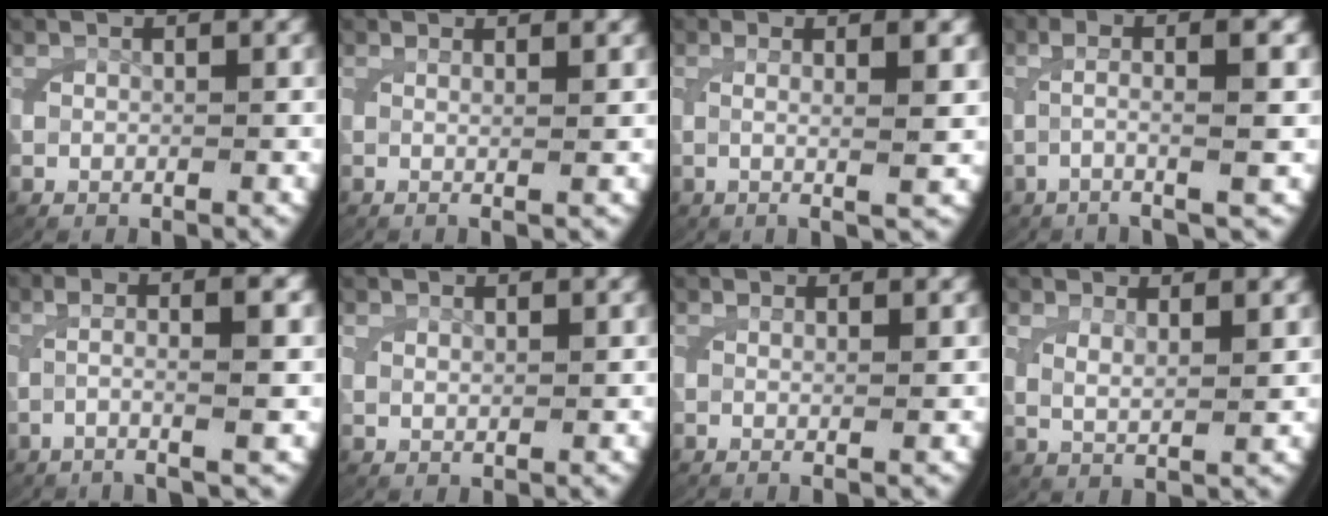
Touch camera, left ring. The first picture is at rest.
{"total": 1.7, "force": [0.6, -0.2, 1.6], "torque": [-0.035, -0.001, 0.008]}
{"total": 4.8, "force": [0.5, 0.8, 4.7], "torque": [-0.080, 0.006, 0.005]}
{"total": 5.5, "force": [0.3, 1.0, 5.4], "torque": [-0.097, 0.012, 0.000]}
{"total": 5.2, "force": [-0.1, 1.0, 5.1], "torque": [-0.093, 0.009, -0.006]}
{"total": 1.0, "force": [0.8, -0.1, 0.5], "torque": [-0.005, -0.001, 0.018]}
{"total": 1.4, "force": [0.4, -0.2, 1.4], "torque": [-0.032, -0.001, 0.003]}
{"total": 3.0, "force": [1.4, 1.2, 2.3], "torque": [-0.052, -0.009, 0.029]}